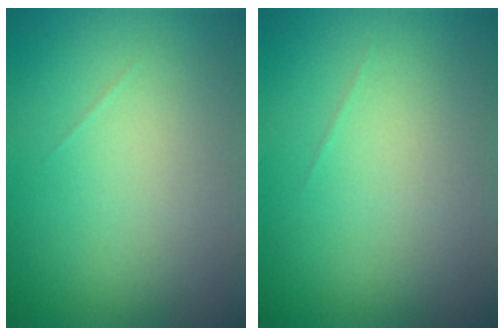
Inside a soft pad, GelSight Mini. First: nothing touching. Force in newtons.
{"total": 0.0}